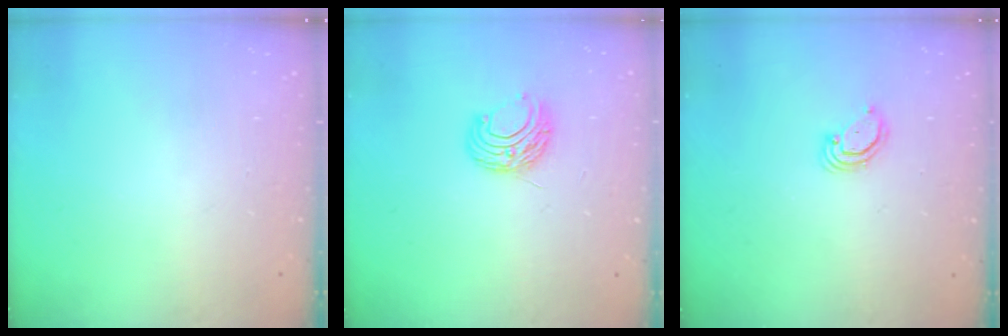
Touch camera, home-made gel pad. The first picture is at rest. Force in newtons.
{"total": 7.5, "press": 7.4, "slide": 0.6}
{"total": 2.8, "press": 2.8, "slide": 0.3}